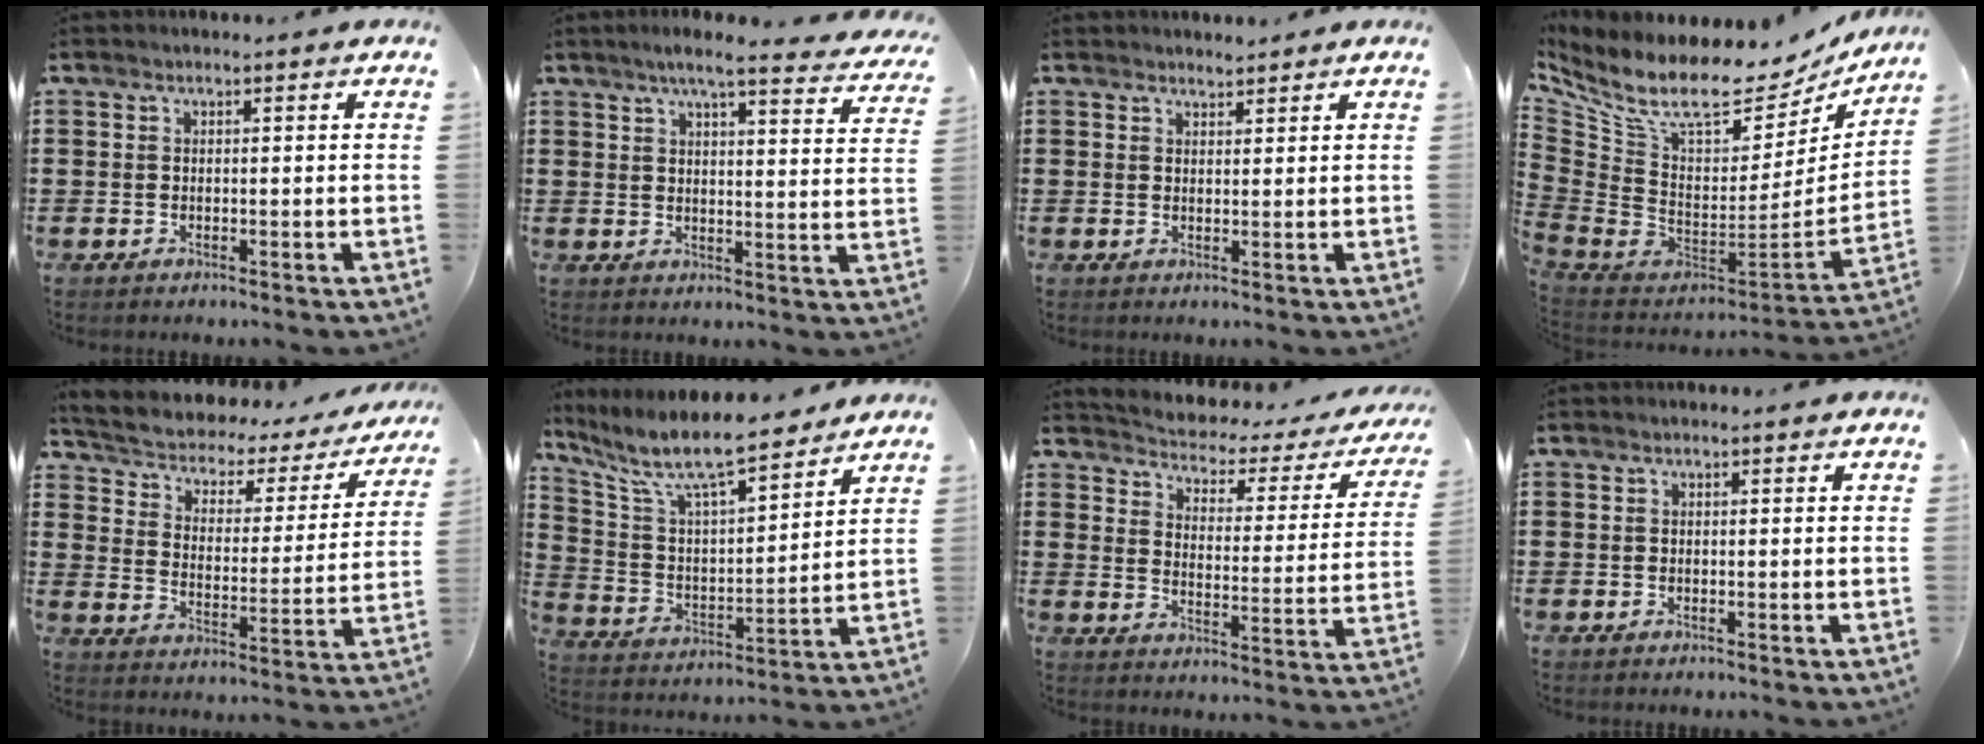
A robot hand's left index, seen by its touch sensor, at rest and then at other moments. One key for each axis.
{"total": 5.4, "fx": 4.5, "fy": -0.2, "fz": 3.0, "tx": -0.065, "ty": -0.020, "tz": 0.074}
{"total": 1.3, "fx": 1.2, "fy": 0.2, "fz": 0.1, "tx": -0.004, "ty": 0.001, "tz": 0.024}
{"total": 10.2, "fx": 7.2, "fy": 3.1, "fz": 6.6, "tx": -0.159, "ty": -0.071, "tz": 0.119}
{"total": 2.6, "fx": 1.8, "fy": 1.5, "fz": 1.1, "tx": -0.038, "ty": -0.023, "tz": 0.018}
{"total": 8.8, "fx": 7.3, "fy": 1.4, "fz": 4.6, "tx": -0.124, "ty": -0.049, "tz": 0.122}
{"total": 2.1, "fx": 2.0, "fy": 0.6, "fz": 0.5, "tx": -0.031, "ty": -0.029, "tz": 0.022}
{"total": 0.0}